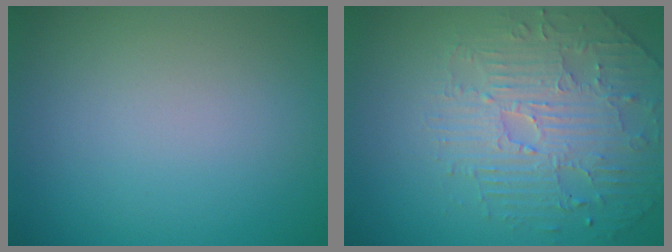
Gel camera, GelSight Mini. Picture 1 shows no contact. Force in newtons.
{"total": 4.2, "press": 4.1, "slide": 0.9}